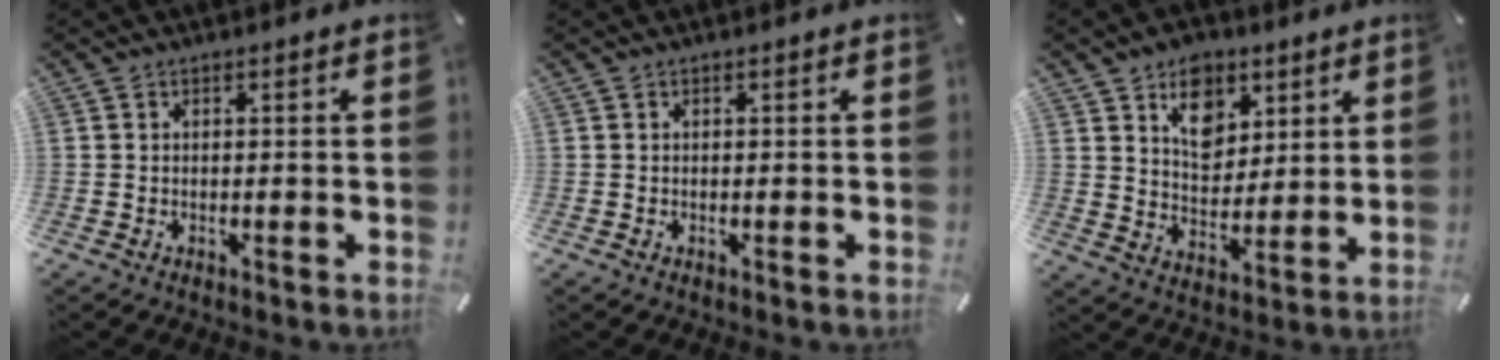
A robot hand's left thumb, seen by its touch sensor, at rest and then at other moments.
{"total": 0.0}
{"total": 10.1, "force": [5.4, 7.7, 3.8], "torque": [-0.041, -0.030, 0.094]}